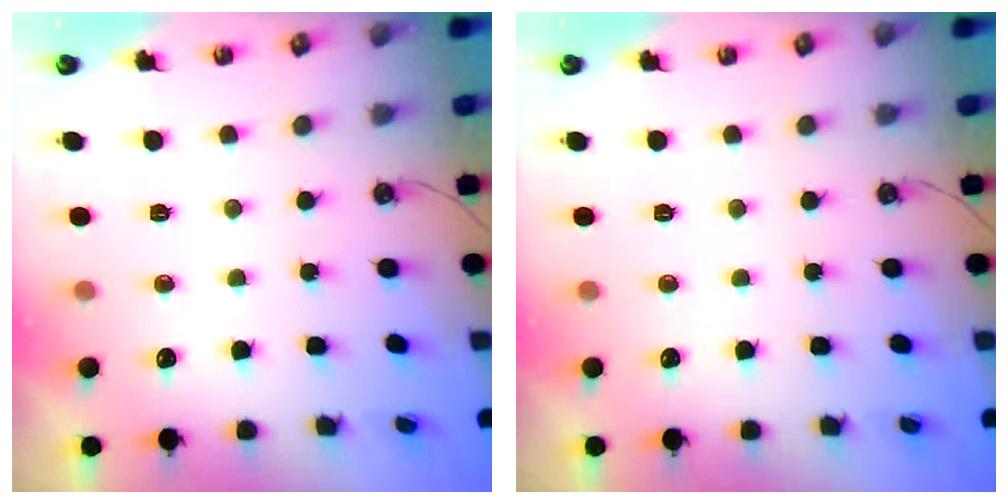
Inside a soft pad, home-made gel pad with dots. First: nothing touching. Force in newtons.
{"total": 0.0}